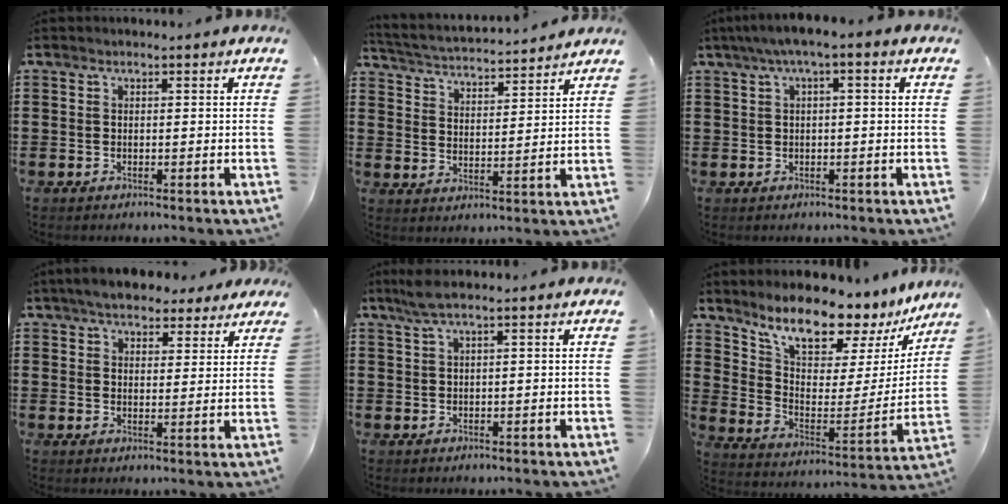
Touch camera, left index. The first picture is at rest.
{"total": 3.2, "force": [3.2, -0.1, 0.3], "torque": [-0.027, -0.028, 0.048]}
{"total": 2.3, "force": [-0.5, 0.3, 2.2], "torque": [-0.036, 0.003, -0.011]}
{"total": 5.3, "force": [4.8, 1.7, 1.5], "torque": [-0.045, -0.001, 0.090]}
{"total": 2.3, "force": [1.2, 0.0, 1.9], "torque": [-0.039, 0.000, 0.022]}
{"total": 10.2, "force": [8.8, 2.9, 4.3], "torque": [-0.098, -0.073, 0.147]}